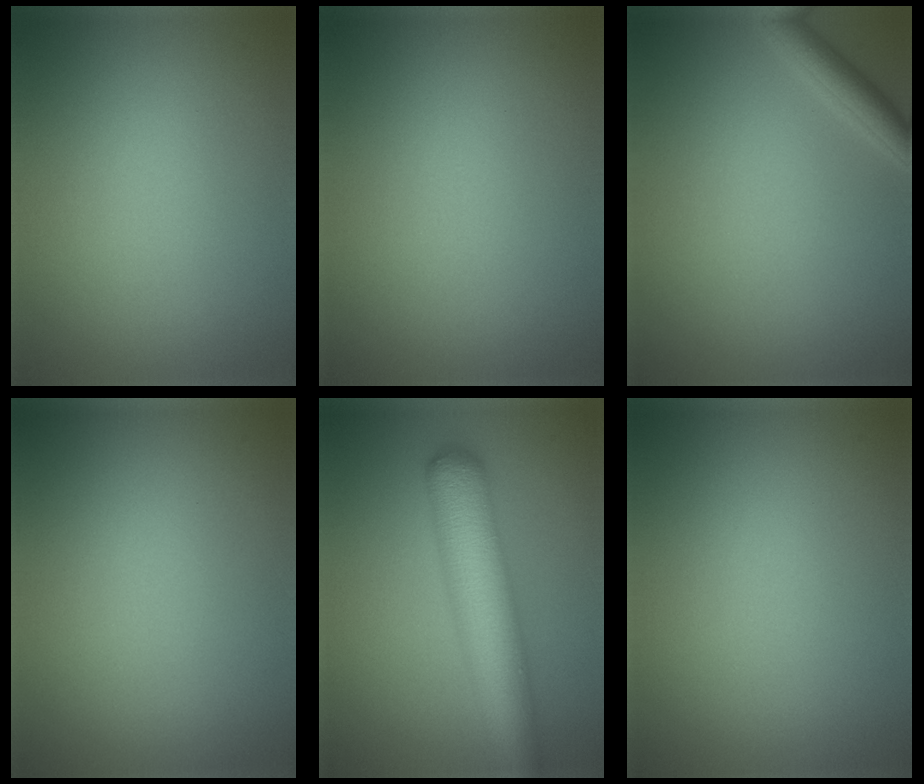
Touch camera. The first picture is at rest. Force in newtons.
{"total": 0.0}
{"total": 2.4, "press": 2.4, "slide": 0.2}
{"total": 0.0}
{"total": 8.8, "press": 8.8, "slide": 0.2}
{"total": 0.0}